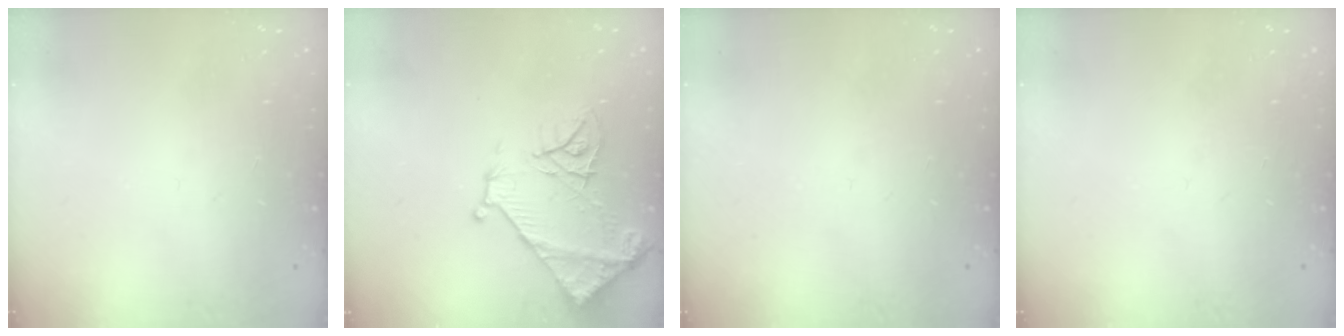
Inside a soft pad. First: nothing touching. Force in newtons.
{"total": 13.0, "press": 13.0, "slide": 1.3}
{"total": 0.0}
{"total": 0.0}